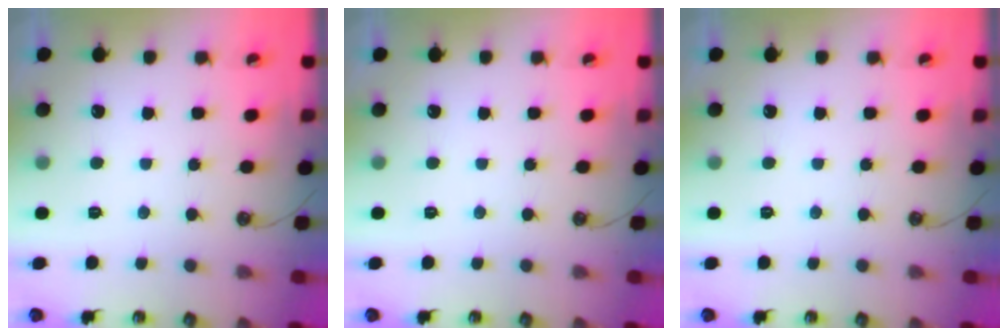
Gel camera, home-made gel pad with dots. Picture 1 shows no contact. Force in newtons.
{"total": 0.0}
{"total": 0.0}